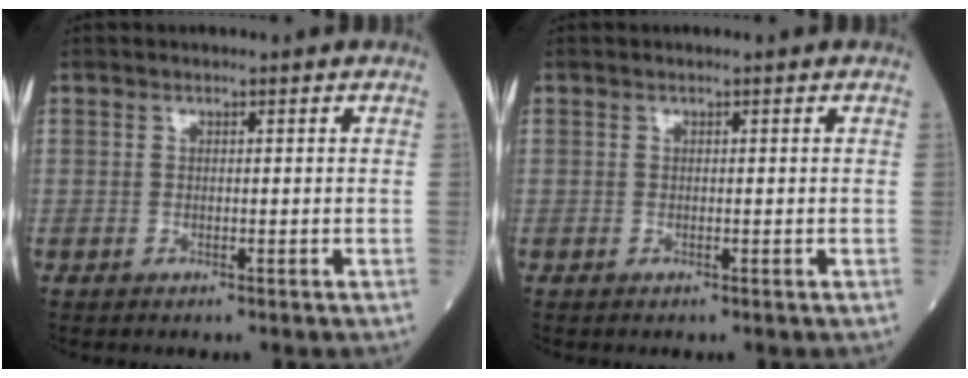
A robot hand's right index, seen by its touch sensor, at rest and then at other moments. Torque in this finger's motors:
{"motor_torque": [0.01, 0.00, -0.04, -0.01]}